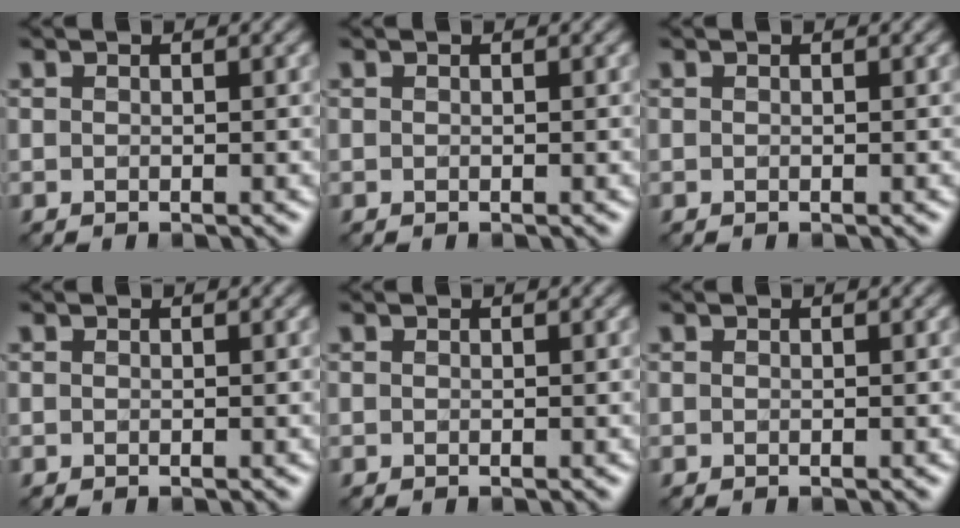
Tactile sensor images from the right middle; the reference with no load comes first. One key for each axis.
{"total": 0.0}
{"total": 0.0}
{"total": 0.0}
{"total": 0.0}
{"total": 0.0}